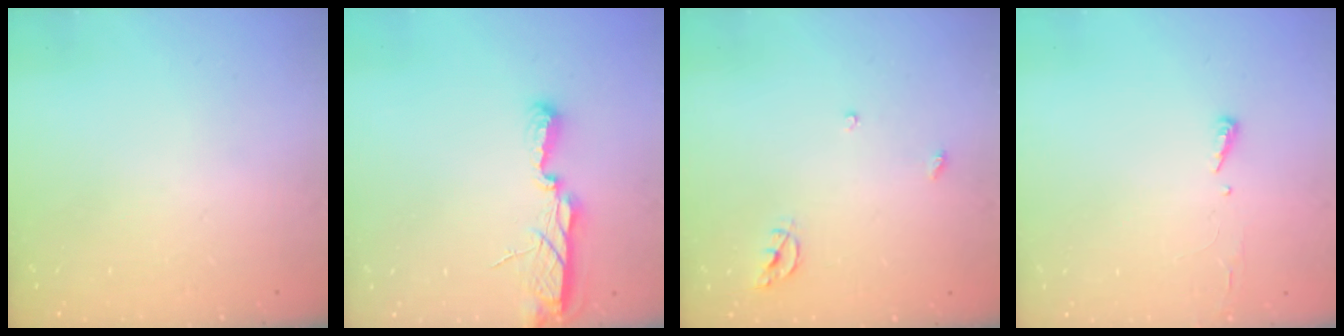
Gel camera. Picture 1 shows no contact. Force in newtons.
{"total": 9.3, "press": 8.3, "slide": 4.1}
{"total": 5.7, "press": 5.6, "slide": 0.5}
{"total": 2.9, "press": 2.9, "slide": 0.4}